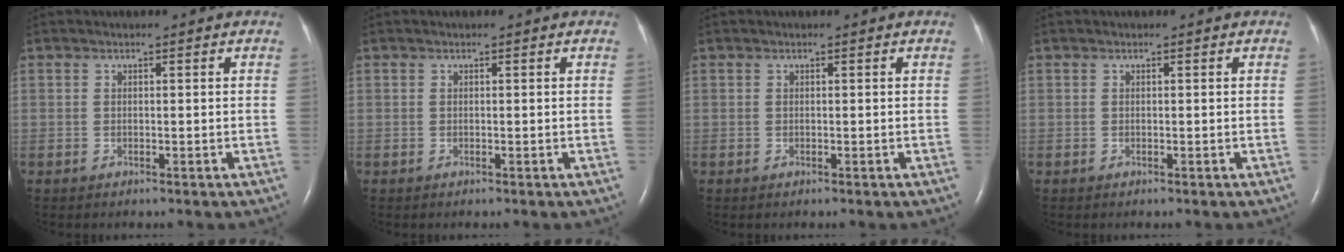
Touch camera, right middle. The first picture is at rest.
{"total": 0.0}
{"total": 0.0}
{"total": 0.0}